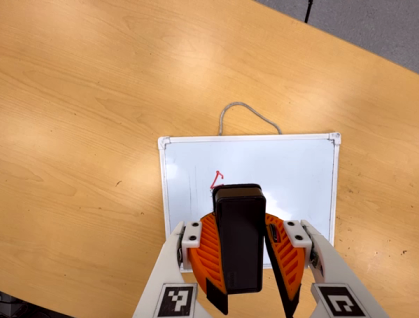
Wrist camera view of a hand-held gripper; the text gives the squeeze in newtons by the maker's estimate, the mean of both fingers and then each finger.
{"total": 9.3, "left": 9.5, "right": 9.2}